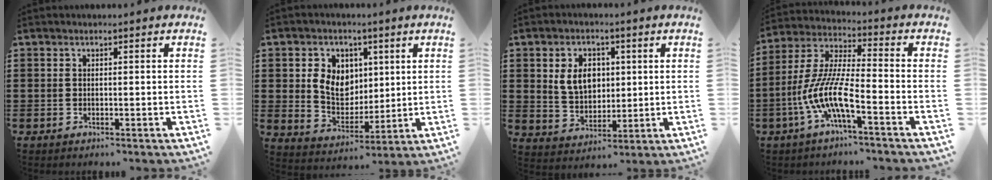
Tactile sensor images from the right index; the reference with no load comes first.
{"total": 7.4, "force": [1.6, 6.1, 3.9], "torque": [-0.081, 0.012, 0.028]}
{"total": 6.6, "force": [1.6, 4.9, 4.1], "torque": [-0.091, 0.013, 0.025]}
{"total": 9.9, "force": [-5.1, 1.7, 8.3], "torque": [-0.201, -0.016, -0.105]}